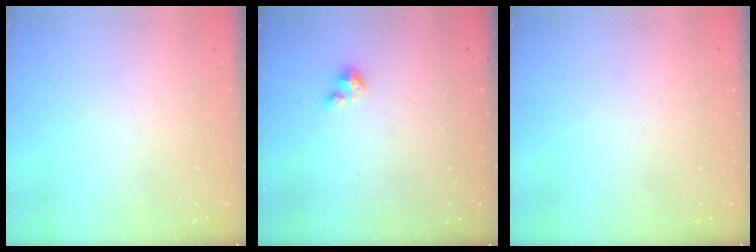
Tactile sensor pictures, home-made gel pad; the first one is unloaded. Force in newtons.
{"total": 2.3, "press": 2.3, "slide": 0.2}
{"total": 0.0}